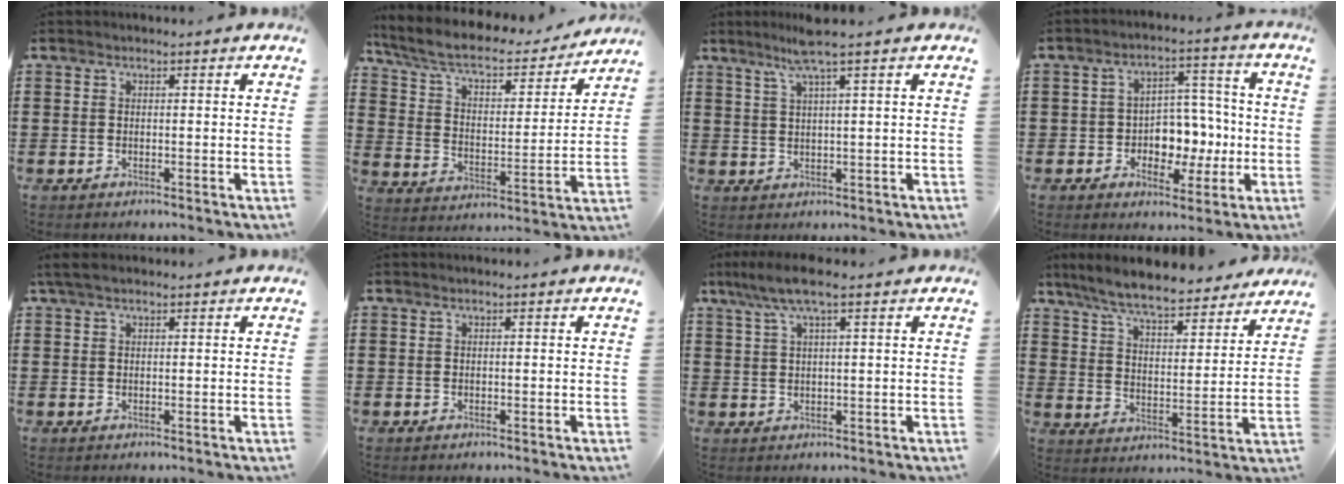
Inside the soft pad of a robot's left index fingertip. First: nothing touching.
{"total": 7.0, "force": [5.6, 1.8, 3.8], "torque": [-0.097, -0.036, 0.090]}
{"total": 4.9, "force": [2.9, -0.6, 3.9], "torque": [-0.083, 0.004, 0.050]}
{"total": 6.4, "force": [-0.9, 5.3, 3.4], "torque": [-0.062, 0.005, -0.019]}
{"total": 1.8, "force": [1.0, 0.6, 1.4], "torque": [-0.028, 0.004, 0.018]}
{"total": 0.0}
{"total": 5.1, "force": [2.7, 0.6, 4.3], "torque": [-0.097, 0.004, 0.045]}
{"total": 8.1, "force": [7.4, 0.6, 3.3], "torque": [-0.095, -0.039, 0.130]}